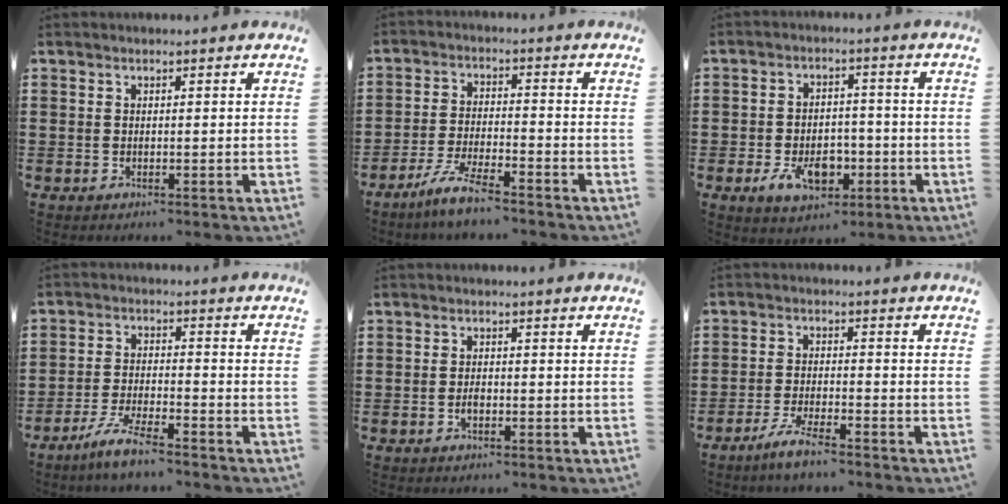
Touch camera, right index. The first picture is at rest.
{"total": 5.6, "force": [-4.8, 0.1, 2.9], "torque": [-0.076, -0.011, -0.097]}
{"total": 6.9, "force": [-2.7, 4.2, 4.8], "torque": [-0.089, 0.006, -0.050]}
{"total": 5.3, "force": [-4.5, 0.2, 2.7], "torque": [-0.073, -0.011, -0.092]}
{"total": 1.4, "force": [-0.6, 0.7, 1.1], "torque": [-0.022, 0.000, -0.010]}
{"total": 4.1, "force": [-3.5, 0.0, 2.1], "torque": [-0.050, -0.007, -0.068]}